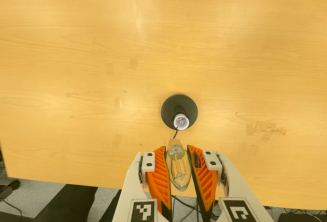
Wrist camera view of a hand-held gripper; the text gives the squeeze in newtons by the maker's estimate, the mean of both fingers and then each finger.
{"total": 22.3, "left": 23.8, "right": 20.9}